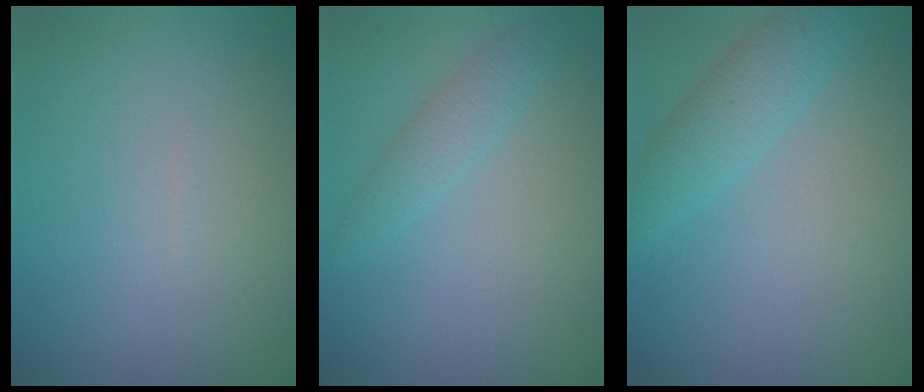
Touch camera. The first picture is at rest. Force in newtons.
{"total": 1.8, "press": 1.8, "slide": 0.1}
{"total": 2.7, "press": 2.7, "slide": 0.1}